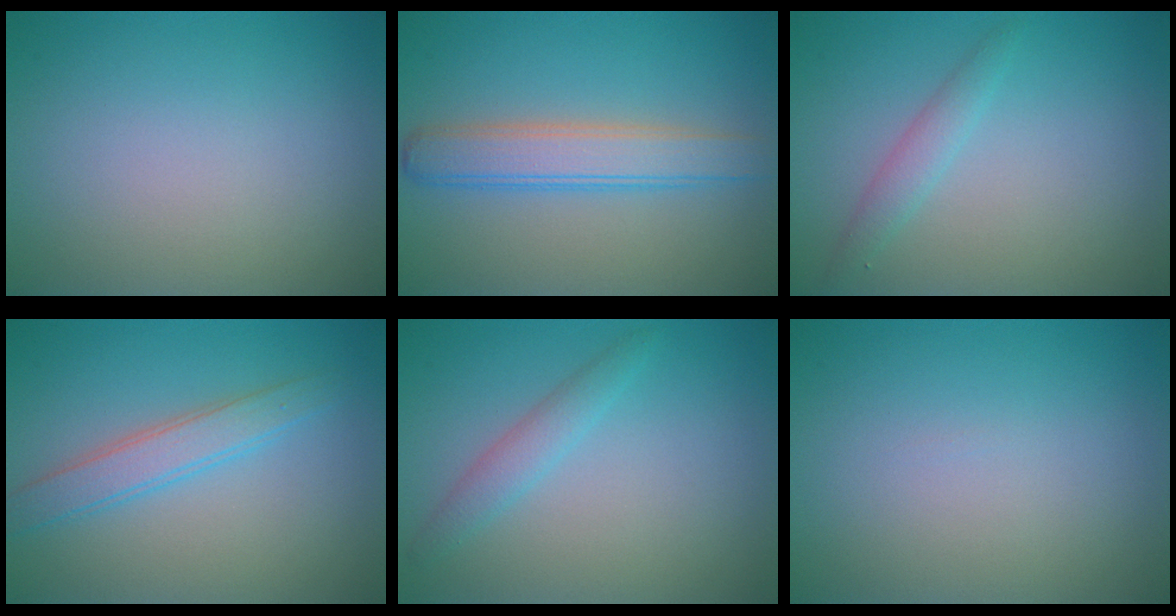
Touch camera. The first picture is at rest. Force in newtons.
{"total": 4.2, "press": 4.2, "slide": 0.1}
{"total": 1.6, "press": 1.6, "slide": 0.1}
{"total": 2.9, "press": 2.9, "slide": 0.1}
{"total": 1.9, "press": 1.9, "slide": 0.1}
{"total": 0.0}